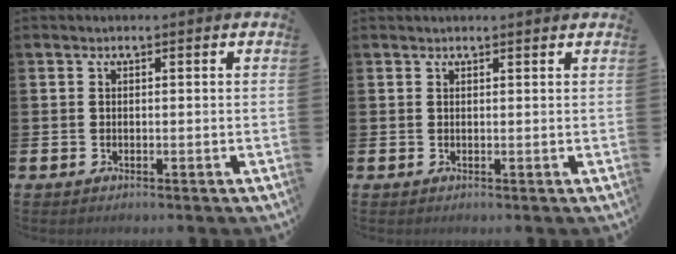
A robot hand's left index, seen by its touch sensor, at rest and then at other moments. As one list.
[{"total": 0.8, "force": [0.7, -0.1, 0.1], "torque": [0.008, -0.005, 0.012]}]